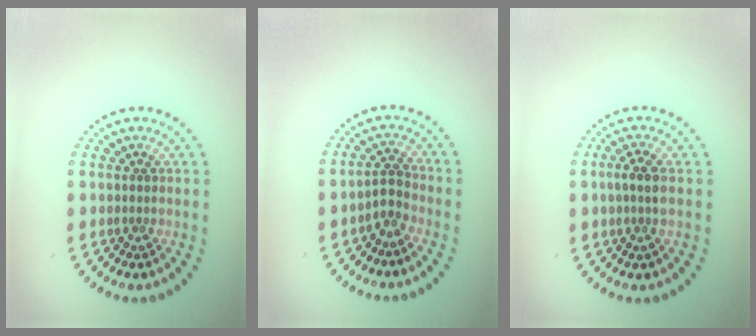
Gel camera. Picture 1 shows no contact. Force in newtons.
{"total": 1.9, "press": 1.5, "slide": 1.1}
{"total": 2.2, "press": 1.8, "slide": 1.2}